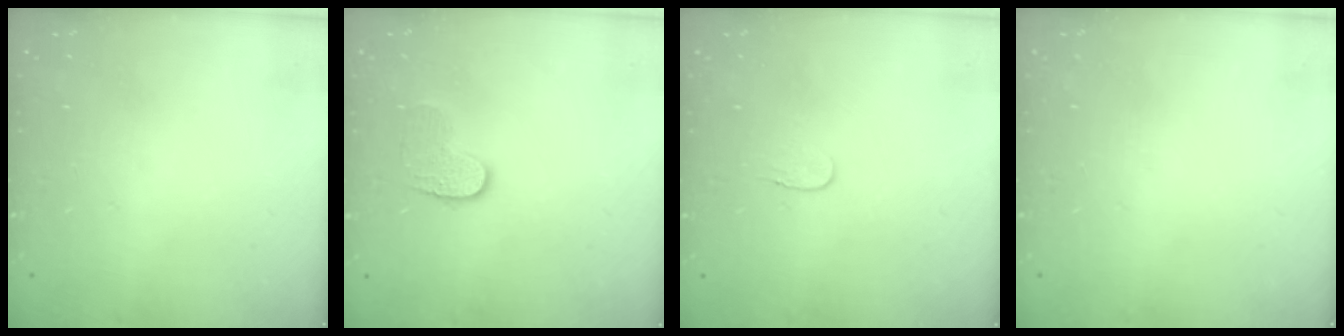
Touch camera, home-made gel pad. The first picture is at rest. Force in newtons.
{"total": 6.2, "press": 6.2, "slide": 0.3}
{"total": 3.9, "press": 3.8, "slide": 0.4}
{"total": 0.0}